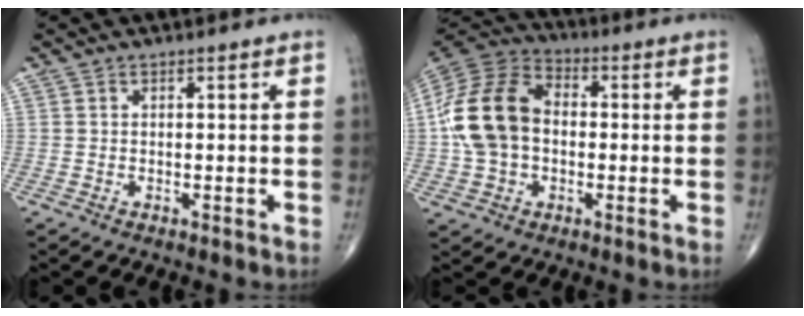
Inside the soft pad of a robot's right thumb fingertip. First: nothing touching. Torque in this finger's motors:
{"motor_torque": [1.12, 2.67, 1.04, -0.66, 0.53]}